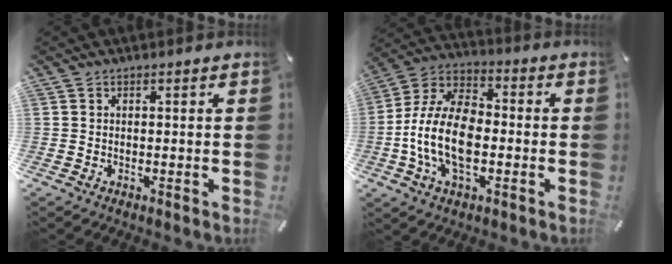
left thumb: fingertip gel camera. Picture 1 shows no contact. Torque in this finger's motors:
{"motor_torque": [1.51, 2.85, 1.08, 0.66, 0.24]}